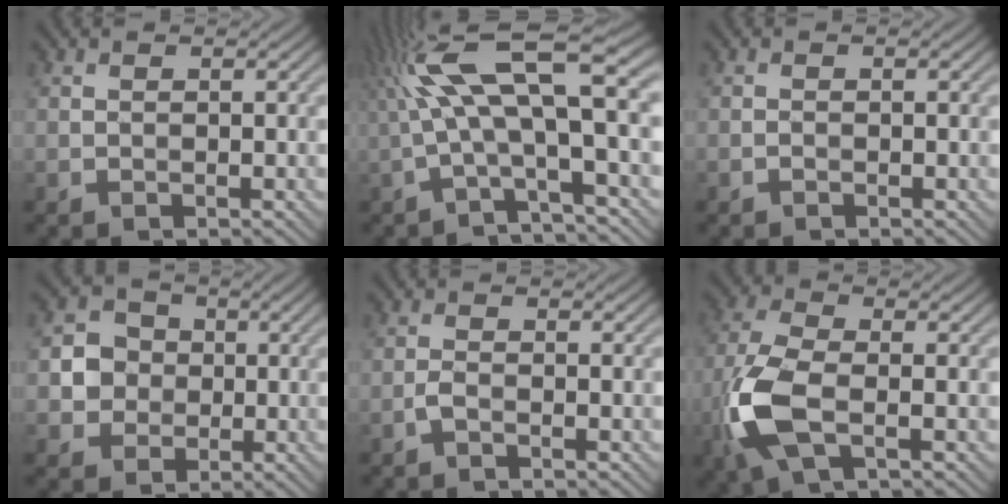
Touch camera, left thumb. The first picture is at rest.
{"total": 13.5, "force": [1.8, 3.3, 12.9], "torque": [-0.247, 0.024, 0.032]}
{"total": 0.5, "force": [-0.4, 0.1, 0.4], "torque": [-0.007, 0.002, -0.006]}
{"total": 4.6, "force": [0.0, 4.4, 1.5], "torque": [-0.033, 0.004, -0.017]}
{"total": 1.4, "force": [-0.9, 0.4, 1.0], "torque": [-0.023, 0.005, -0.023]}
{"total": 9.8, "force": [-2.9, 4.6, 8.2], "torque": [-0.207, -0.007, -0.066]}